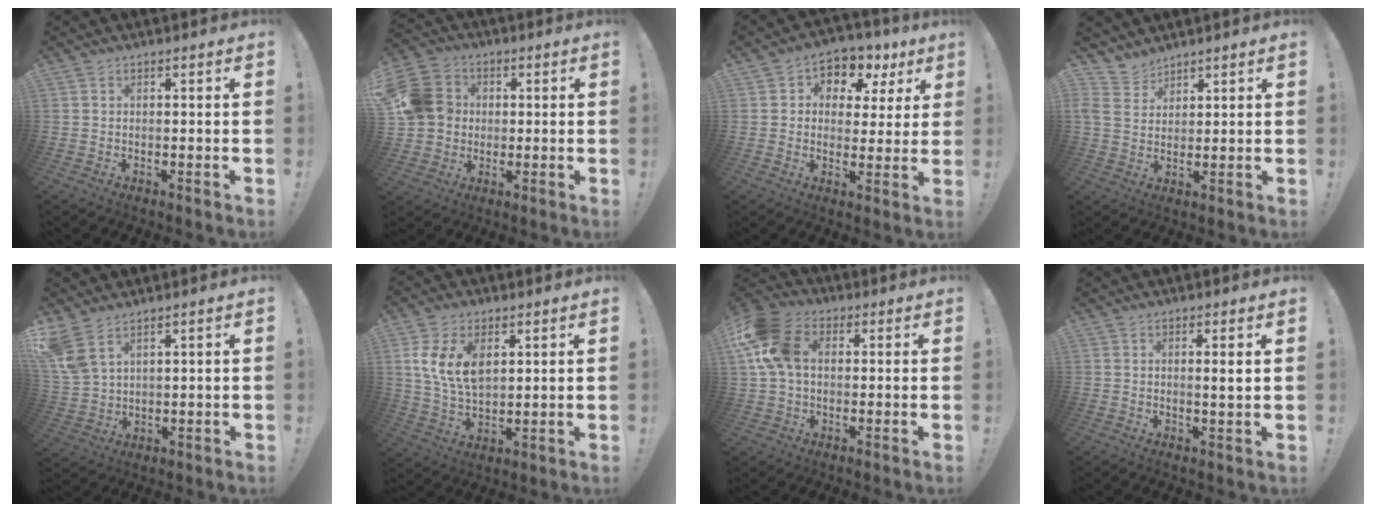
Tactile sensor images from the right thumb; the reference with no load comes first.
{"total": 14.0, "force": [1.0, 12.5, 6.3], "torque": [-0.104, 0.023, 0.030]}
{"total": 6.6, "force": [2.1, 5.8, 2.2], "torque": [-0.018, -0.016, 0.041]}
{"total": 5.3, "force": [3.9, 3.4, 0.9], "torque": [-0.023, -0.025, 0.079]}
{"total": 8.0, "force": [5.6, 3.7, 4.4], "torque": [-0.097, -0.024, 0.114]}
{"total": 12.1, "force": [4.5, 7.6, 8.3], "torque": [-0.161, -0.009, 0.083]}
{"total": 15.0, "force": [3.2, 10.6, 10.0], "torque": [-0.204, 0.007, 0.062]}
{"total": 2.6, "force": [1.2, -0.3, 2.3], "torque": [-0.030, -0.011, 0.015]}